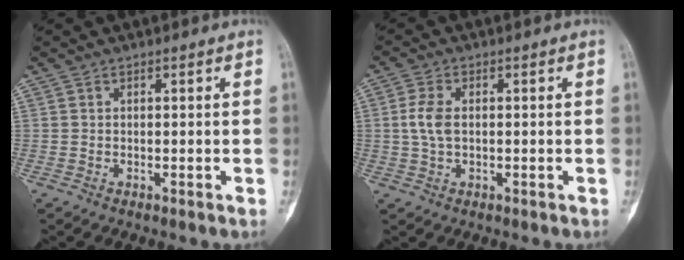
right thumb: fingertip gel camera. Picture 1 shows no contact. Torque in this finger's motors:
{"motor_torque": [0.92, -0.64, -0.18, -1.21, 0.03]}